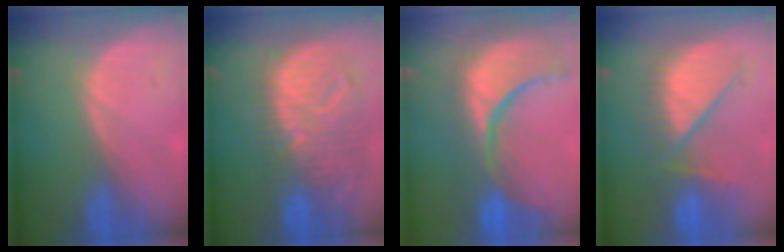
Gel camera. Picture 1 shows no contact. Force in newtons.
{"total": 12.7, "press": 11.0, "slide": 6.4}
{"total": 15.4, "press": 12.1, "slide": 9.6}
{"total": 9.1, "press": 8.9, "slide": 2.0}